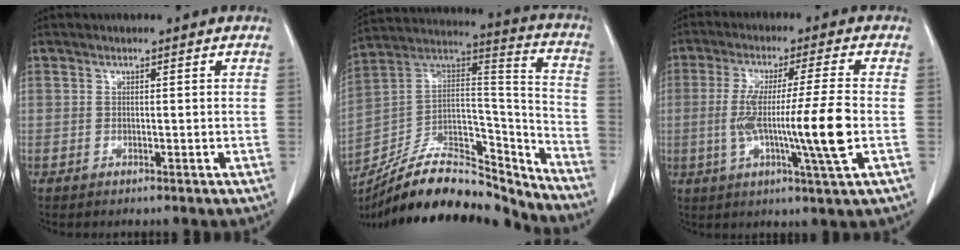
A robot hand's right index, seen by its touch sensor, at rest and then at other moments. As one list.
[{"total": 23.7, "force": [-21.1, 6.2, 9.0], "torque": [-0.149, 0.040, -0.344]}, {"total": 12.8, "force": [-1.8, -1.0, 12.6], "torque": [-0.233, -0.010, -0.034]}]